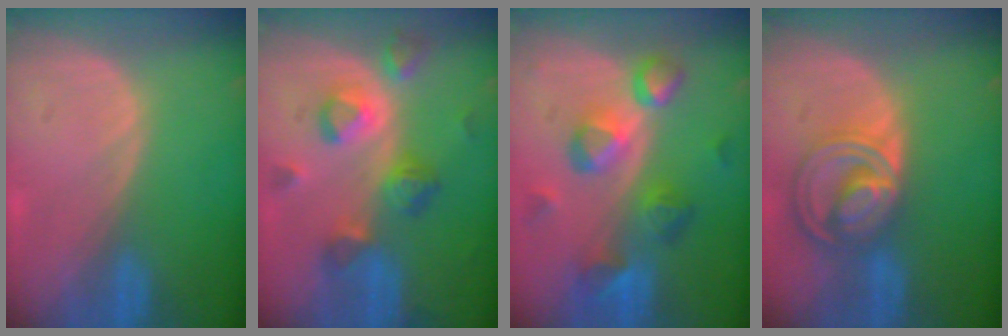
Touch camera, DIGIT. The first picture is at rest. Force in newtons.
{"total": 7.7, "press": 7.5, "slide": 1.8}
{"total": 9.5, "press": 8.4, "slide": 4.5}
{"total": 8.5, "press": 7.2, "slide": 4.5}